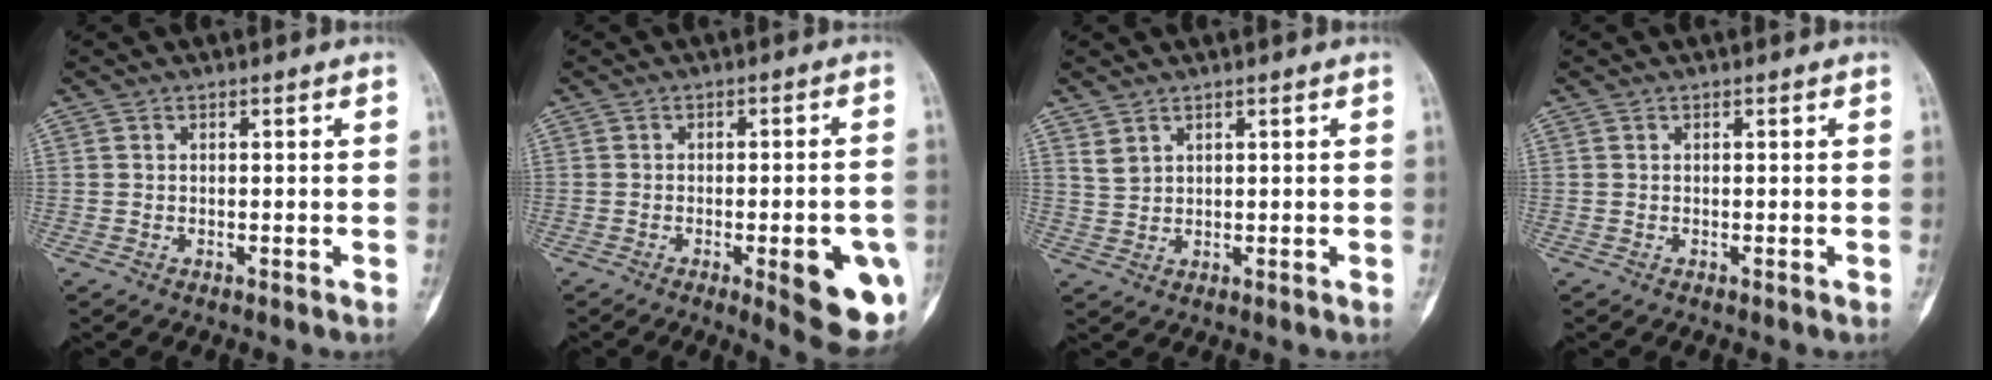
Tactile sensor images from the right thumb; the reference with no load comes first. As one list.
[{"total": 12.5, "force": [-4.2, 3.4, 11.3], "torque": [-0.112, 0.004, -0.043]}, {"total": 2.3, "force": [1.7, 1.2, 0.8], "torque": [-0.012, -0.009, 0.041]}, {"total": 0.0}]